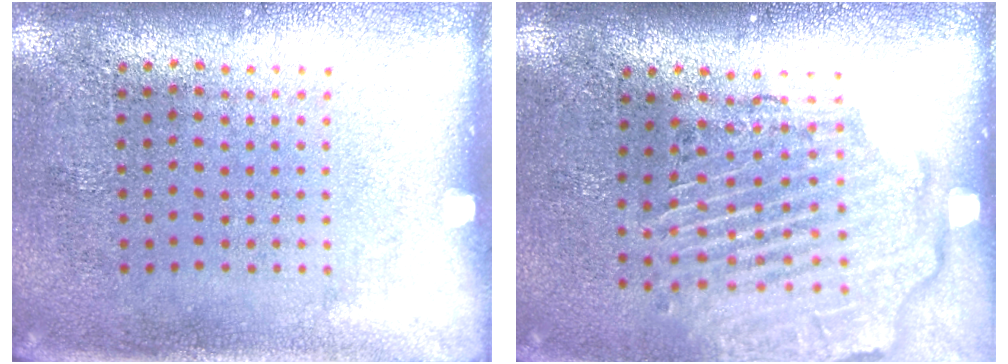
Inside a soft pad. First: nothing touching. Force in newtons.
{"total": 2.6, "press": 2.2, "slide": 1.4}